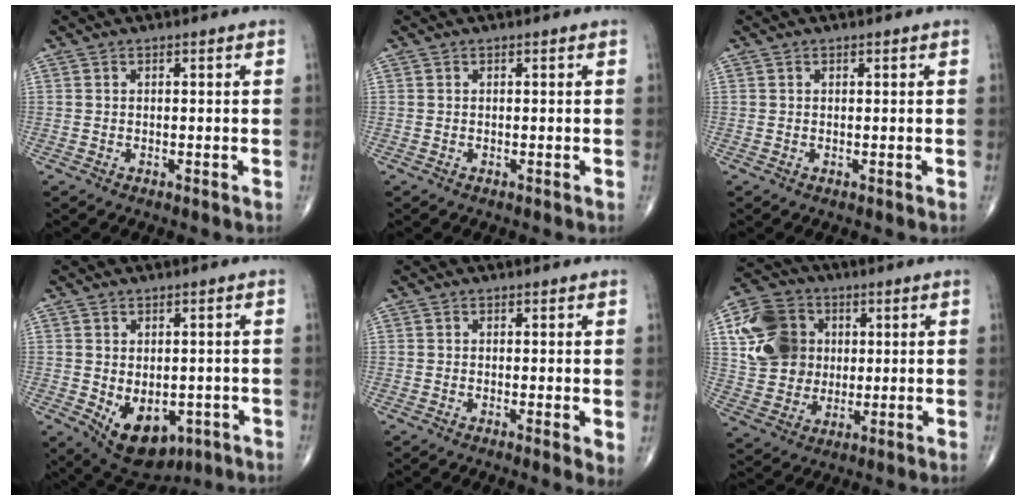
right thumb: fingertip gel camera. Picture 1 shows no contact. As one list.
[{"total": 0.0}, {"total": 0.0}, {"total": 10.8, "force": [-3.2, 7.0, 7.5], "torque": [-0.087, -0.006, -0.027]}, {"total": 2.4, "force": [-0.1, 0.6, 2.4], "torque": [-0.038, -0.010, -0.007]}, {"total": 14.6, "force": [3.1, 12.3, 7.3], "torque": [-0.117, 0.004, 0.056]}]